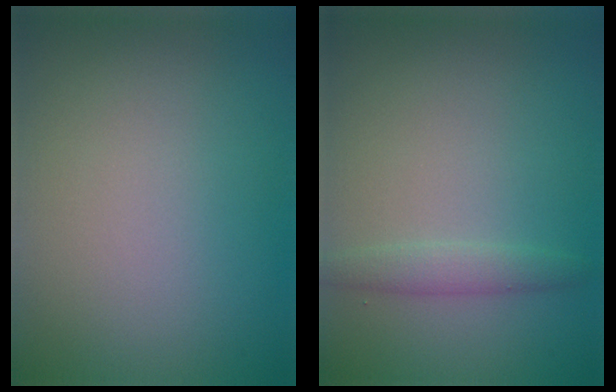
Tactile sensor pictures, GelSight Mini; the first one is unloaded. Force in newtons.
{"total": 1.7, "press": 1.7, "slide": 0.1}